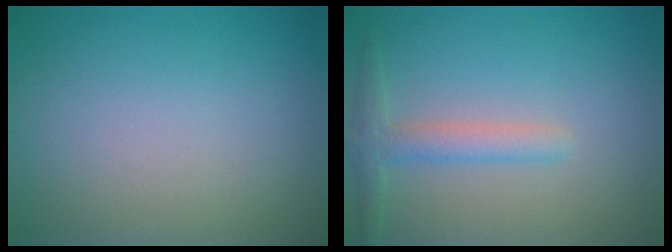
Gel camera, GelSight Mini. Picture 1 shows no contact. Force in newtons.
{"total": 2.4, "press": 2.4, "slide": 0.2}